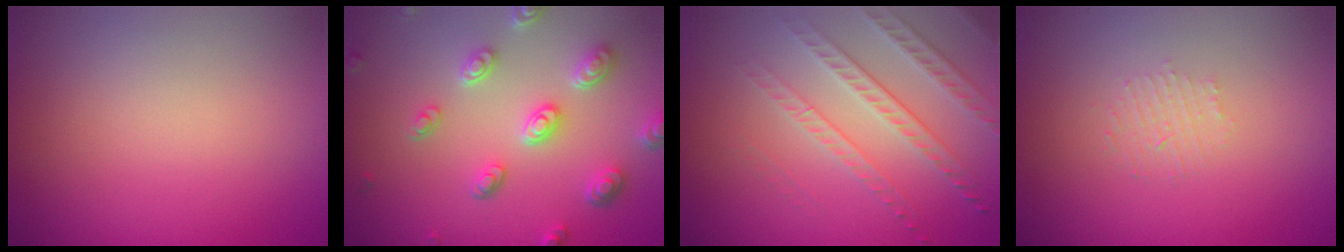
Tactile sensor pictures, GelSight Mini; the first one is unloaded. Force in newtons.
{"total": 4.6, "press": 3.8, "slide": 2.7}
{"total": 3.6, "press": 3.2, "slide": 1.5}
{"total": 1.2, "press": 1.1, "slide": 0.2}